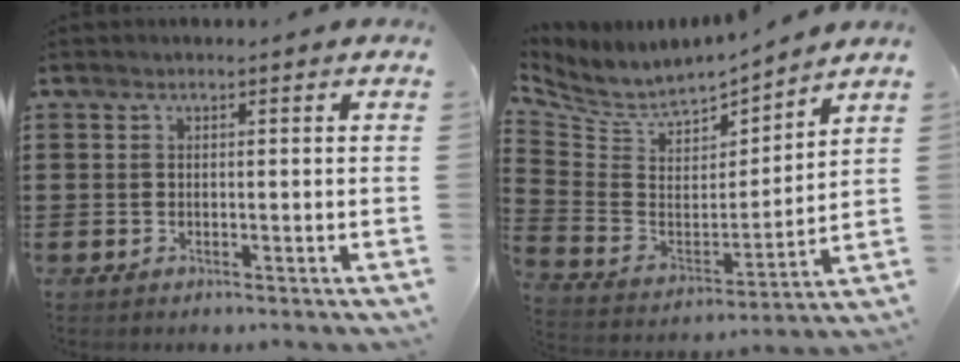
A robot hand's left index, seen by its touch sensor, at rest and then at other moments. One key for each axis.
{"total": 5.6, "fx": 4.8, "fy": 2.4, "fz": 1.7, "tx": -0.064, "ty": -0.039, "tz": 0.081}